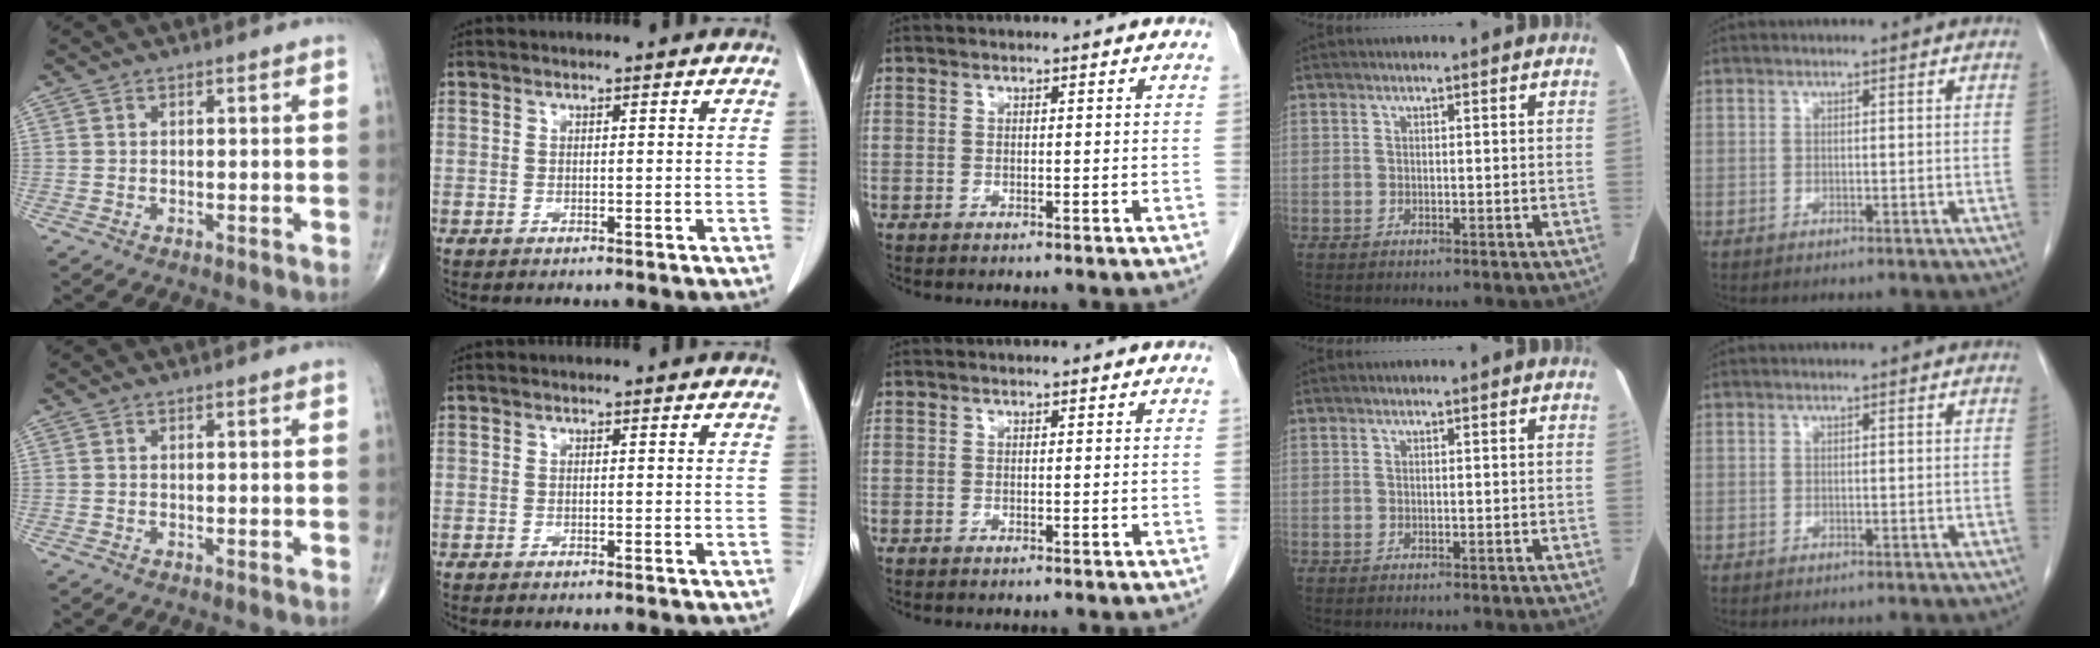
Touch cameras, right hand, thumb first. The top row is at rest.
{}